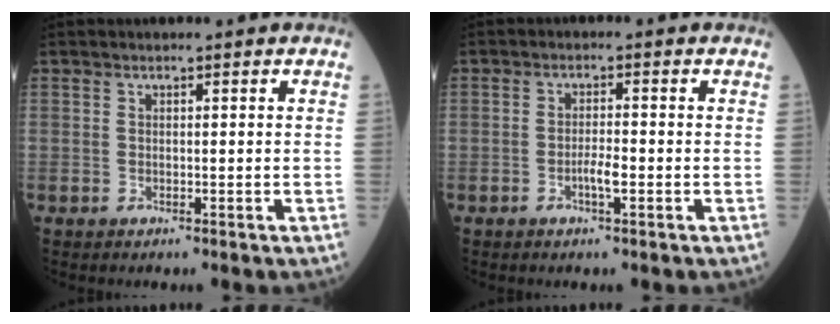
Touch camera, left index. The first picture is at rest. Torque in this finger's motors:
{"motor_torque": [0.52, 0.16, 0.04, 0.02]}